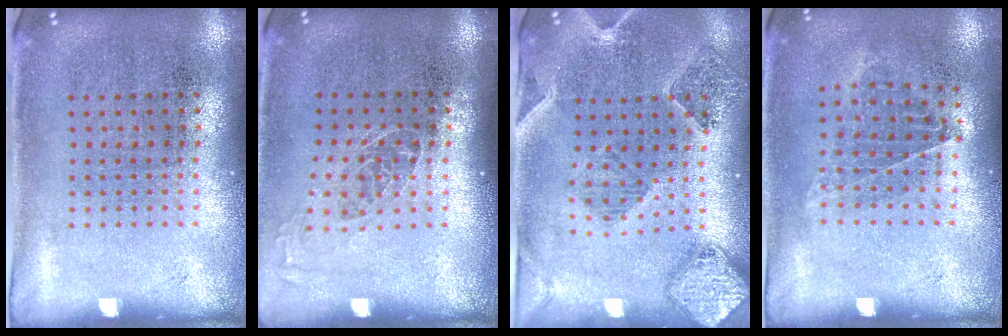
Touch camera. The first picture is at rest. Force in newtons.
{"total": 1.0, "press": 0.9, "slide": 0.5}
{"total": 1.6, "press": 1.6, "slide": 0.3}
{"total": 0.9, "press": 0.8, "slide": 0.5}